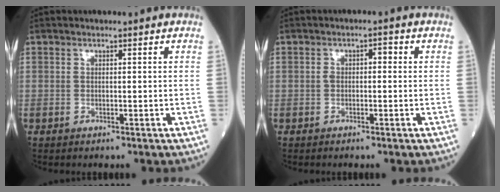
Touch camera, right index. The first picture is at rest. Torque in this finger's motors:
{"motor_torque": [0.32, 0.13, 0.18, 0.04]}